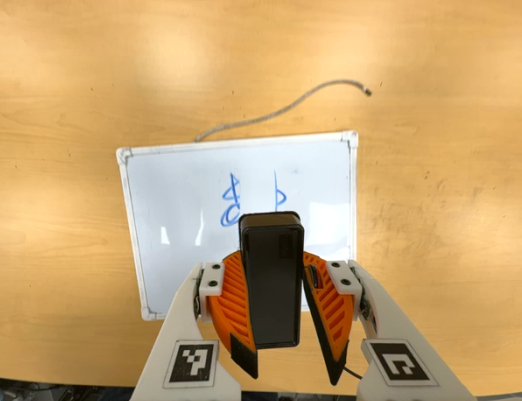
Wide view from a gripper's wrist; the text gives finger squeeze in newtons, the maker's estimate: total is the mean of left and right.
{"total": 9.0, "left": 9.3, "right": 8.6}